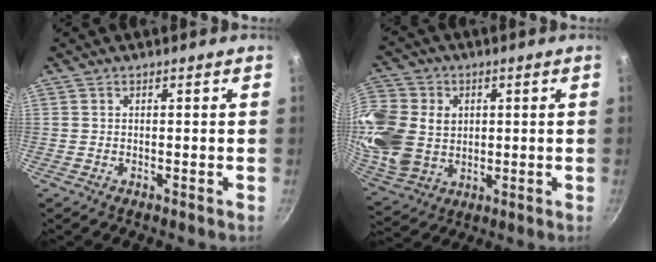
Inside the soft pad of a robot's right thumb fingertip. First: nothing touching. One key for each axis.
{"total": 16.9, "fx": 1.9, "fy": 13.6, "fz": 9.8, "tx": -0.194, "ty": -0.012, "tz": 0.044}